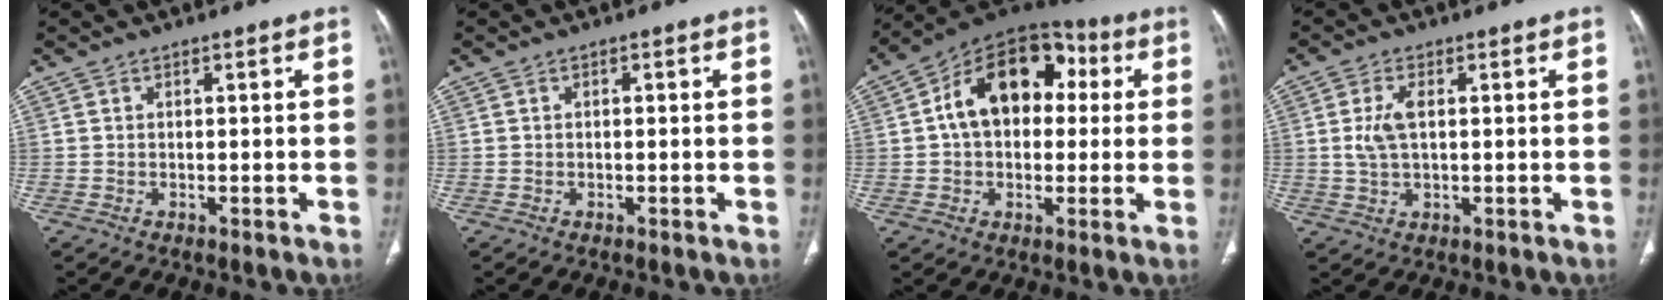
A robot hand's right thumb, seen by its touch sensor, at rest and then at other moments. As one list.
[{"total": 0.0}, {"total": 17.4, "force": [2.8, 11.9, 12.4], "torque": [-0.159, 0.037, 0.034]}, {"total": 4.9, "force": [0.6, 2.5, 4.2], "torque": [-0.098, 0.004, 0.013]}]